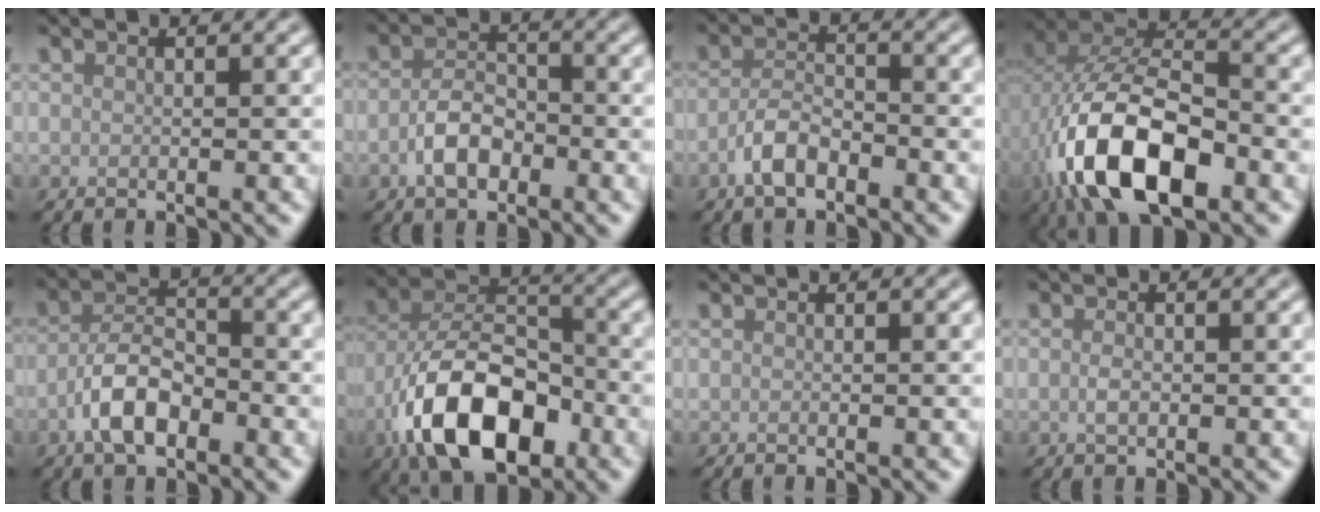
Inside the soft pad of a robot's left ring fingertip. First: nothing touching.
{"total": 3.5, "force": [-1.5, 2.1, 2.4], "torque": [-0.045, 0.005, -0.032]}
{"total": 3.1, "force": [-1.9, 1.3, 2.1], "torque": [-0.042, 0.008, -0.043]}
{"total": 12.6, "force": [-4.8, 6.5, 9.7], "torque": [-0.199, -0.005, -0.089]}
{"total": 4.9, "force": [-2.3, 2.4, 3.6], "torque": [-0.063, 0.008, -0.049]}
{"total": 11.5, "force": [-5.4, 6.0, 8.2], "torque": [-0.152, 0.006, -0.100]}
{"total": 0.0}
{"total": 1.0, "force": [-0.1, 0.5, 0.9], "torque": [-0.020, -0.001, -0.003]}